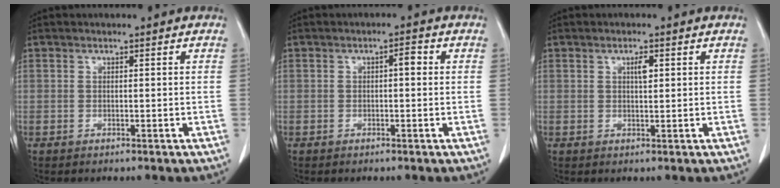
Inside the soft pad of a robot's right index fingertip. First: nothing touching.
{"total": 1.7, "force": [0.2, 0.6, 1.6], "torque": [-0.022, 0.009, 0.003]}
{"total": 1.7, "force": [0.6, 0.5, 1.6], "torque": [-0.027, 0.000, 0.010]}